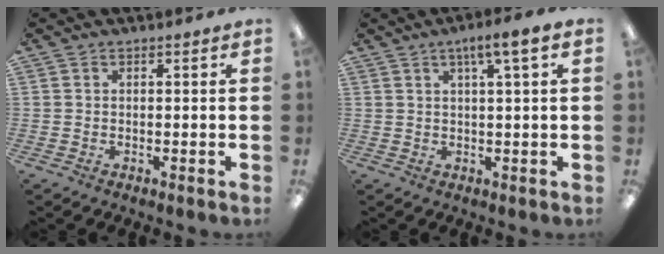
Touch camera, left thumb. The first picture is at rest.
{"total": 5.2, "force": [2.7, 0.4, 4.4], "torque": [-0.076, -0.005, 0.040]}